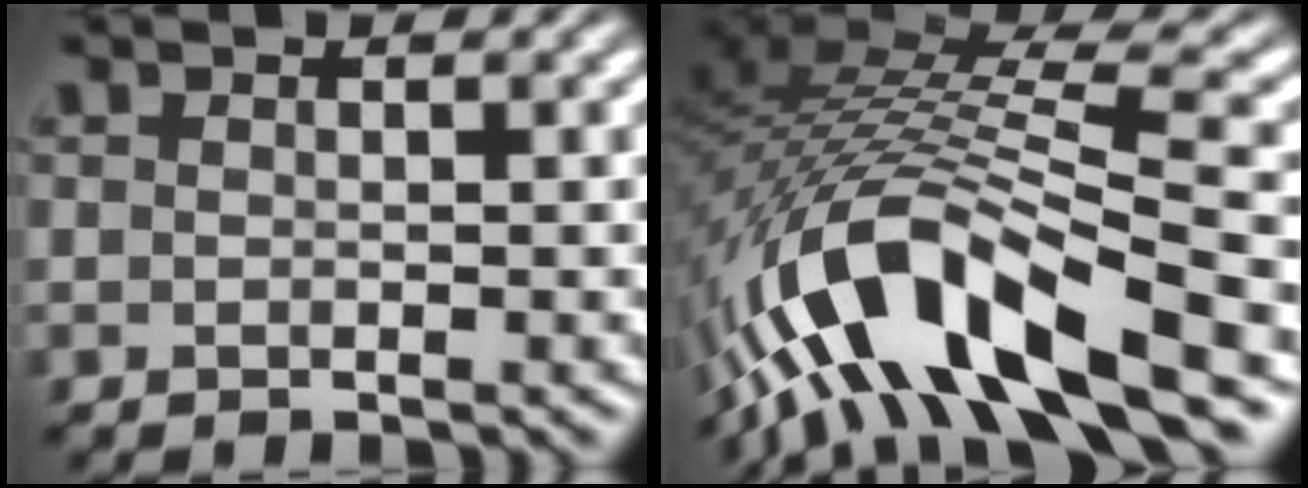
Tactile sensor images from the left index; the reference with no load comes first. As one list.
[{"total": 13.0, "force": [-6.1, 4.5, 10.5], "torque": [-0.206, 0.005, -0.095]}]